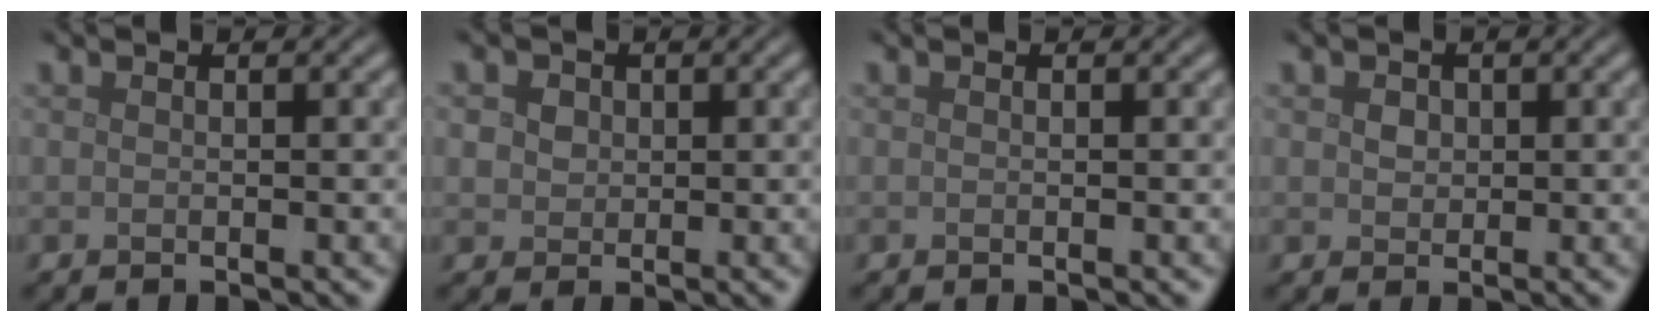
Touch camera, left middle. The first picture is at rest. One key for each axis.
{"total": 3.0, "fx": 1.2, "fy": 2.4, "fz": 1.4, "tx": -0.027, "ty": 0.009, "tz": 0.017}
{"total": 0.0}
{"total": 1.2, "fx": 0.3, "fy": 1.0, "fz": 0.4, "tx": -0.008, "ty": -0.001, "tz": 0.007}